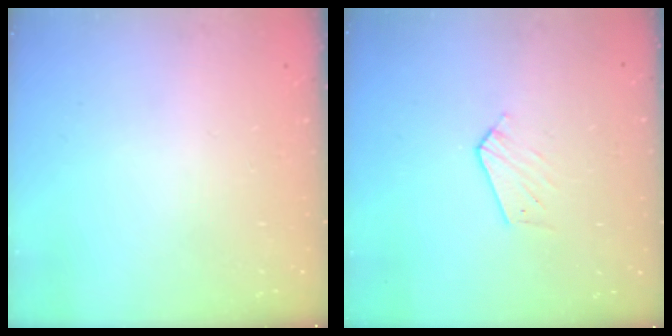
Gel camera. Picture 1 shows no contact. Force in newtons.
{"total": 3.9, "press": 3.9, "slide": 0.3}